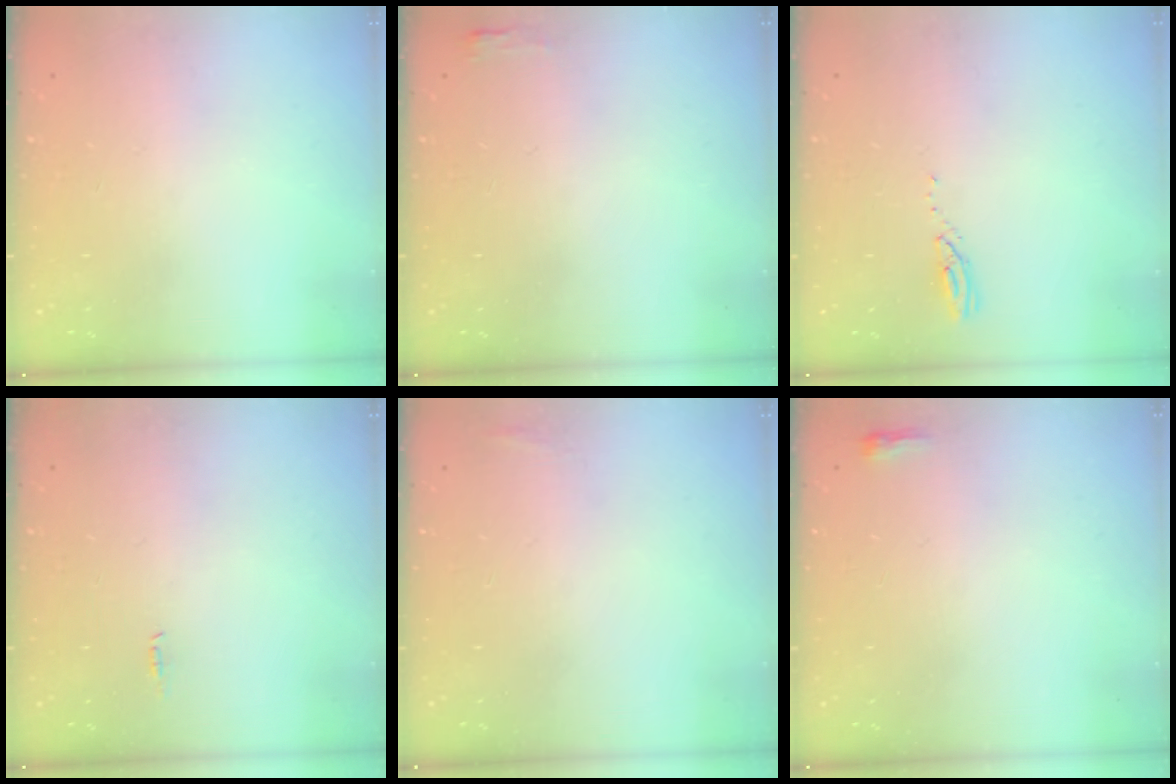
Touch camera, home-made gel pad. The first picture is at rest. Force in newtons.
{"total": 2.7, "press": 2.6, "slide": 0.8}
{"total": 3.0, "press": 3.0, "slide": 0.1}
{"total": 4.8, "press": 2.5, "slide": 4.1}
{"total": 9.7, "press": 4.2, "slide": 8.8}
{"total": 2.3, "press": 2.2, "slide": 0.7}